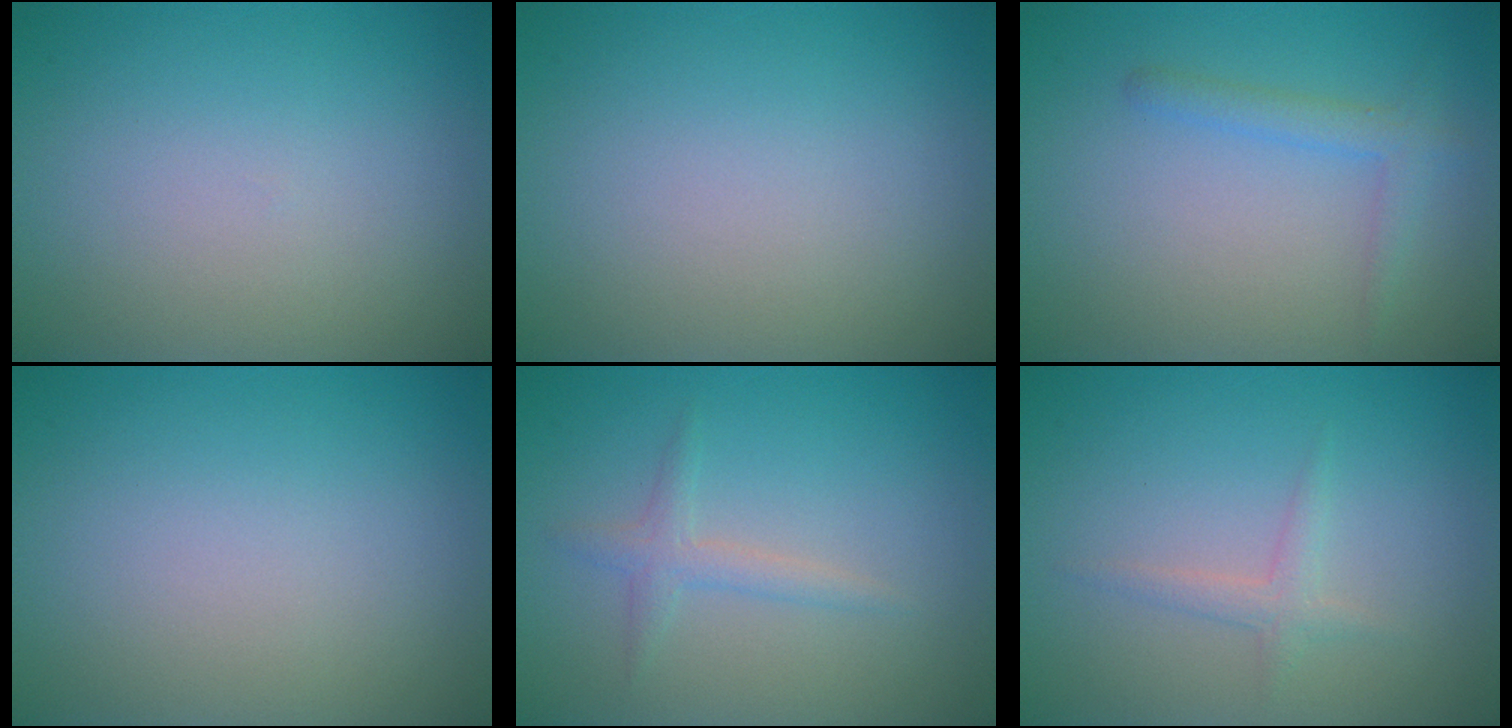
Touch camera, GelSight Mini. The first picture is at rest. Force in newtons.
{"total": 0.0}
{"total": 1.9, "press": 1.9, "slide": 0.1}
{"total": 0.0}
{"total": 1.6, "press": 1.6, "slide": 0.0}
{"total": 1.3, "press": 1.3, "slide": 0.0}